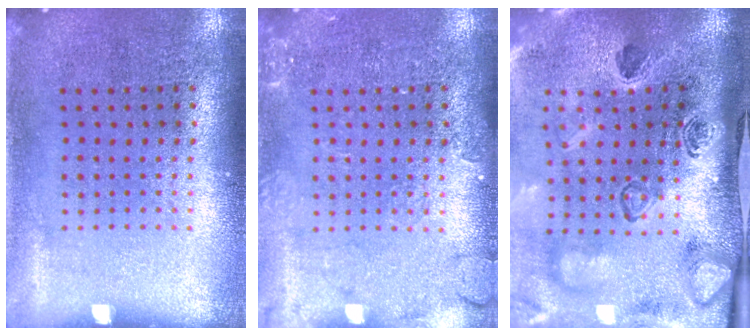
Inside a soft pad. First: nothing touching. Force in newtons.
{"total": 2.2, "press": 2.2, "slide": 0.4}
{"total": 4.5, "press": 3.2, "slide": 3.2}